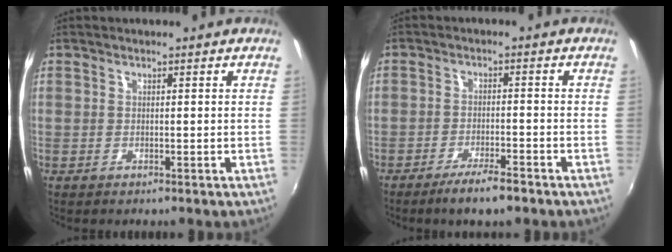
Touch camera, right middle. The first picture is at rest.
{"total": 5.8, "force": [-4.3, 0.7, 3.7], "torque": [-0.083, -0.002, -0.072]}